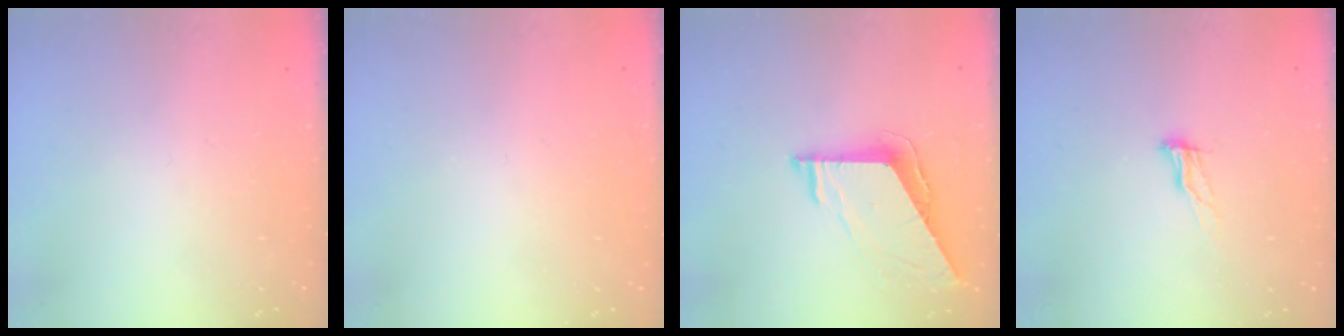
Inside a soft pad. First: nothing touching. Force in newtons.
{"total": 1.6, "press": 1.6, "slide": 0.1}
{"total": 7.6, "press": 7.6, "slide": 0.7}
{"total": 7.9, "press": 7.6, "slide": 2.2}